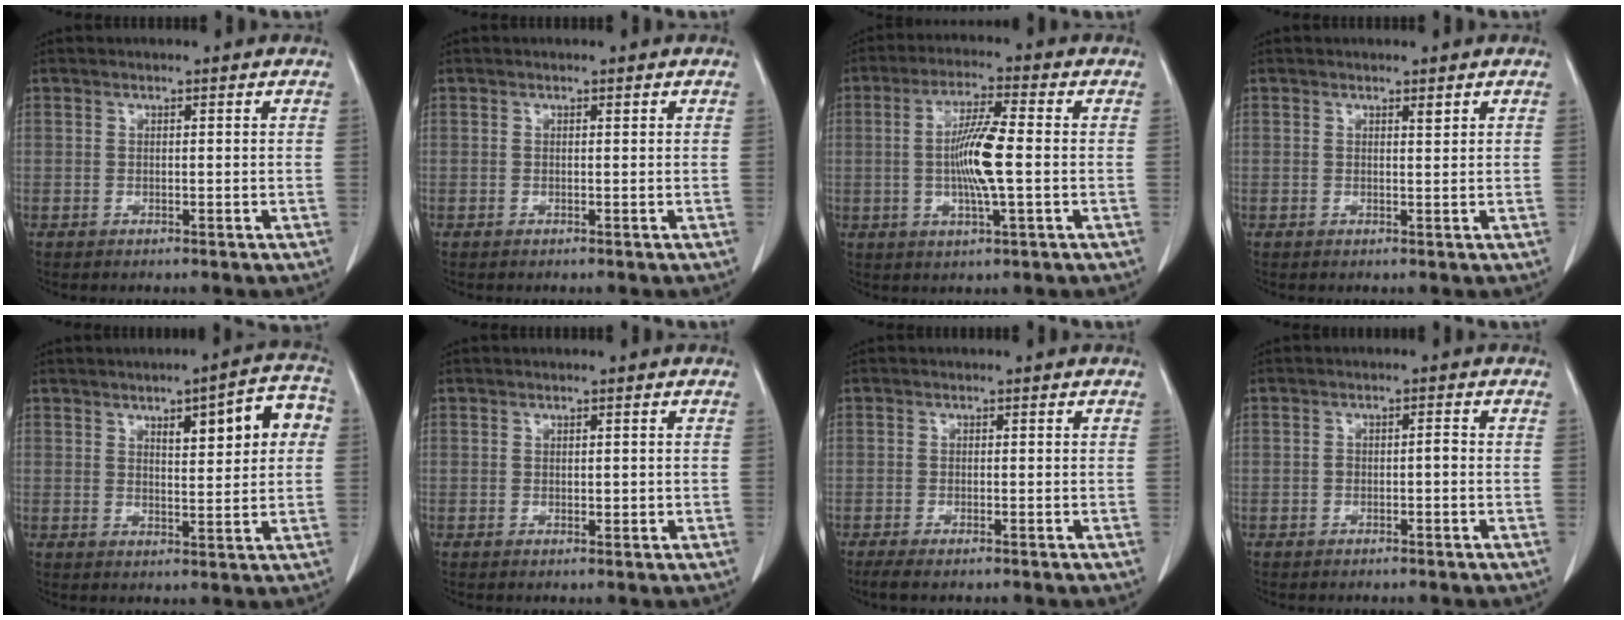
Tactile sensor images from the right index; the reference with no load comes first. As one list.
[{"total": 0.0}, {"total": 8.7, "force": [-0.5, 0.4, 8.6], "torque": [-0.164, -0.003, -0.014]}, {"total": 0.8, "force": [0.6, 0.1, 0.5], "torque": [-0.012, -0.006, 0.009]}, {"total": 9.3, "force": [2.8, 2.4, 8.5], "torque": [-0.110, 0.025, 0.038]}, {"total": 1.0, "force": [0.0, 0.5, 0.9], "torque": [-0.013, -0.003, 0.002]}, {"total": 3.3, "force": [-2.6, 0.6, 2.0], "torque": [-0.032, -0.009, -0.036]}, {"total": 1.5, "force": [-0.5, 0.6, 1.3], "torque": [-0.021, 0.004, -0.008]}]